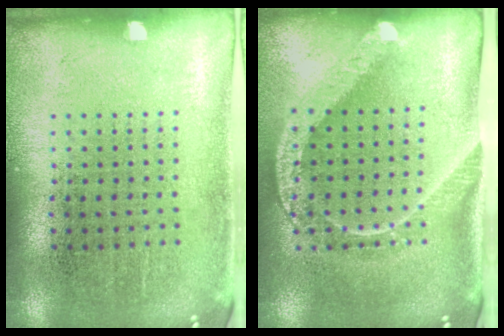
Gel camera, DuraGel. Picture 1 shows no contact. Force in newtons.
{"total": 2.0, "press": 1.6, "slide": 1.3}